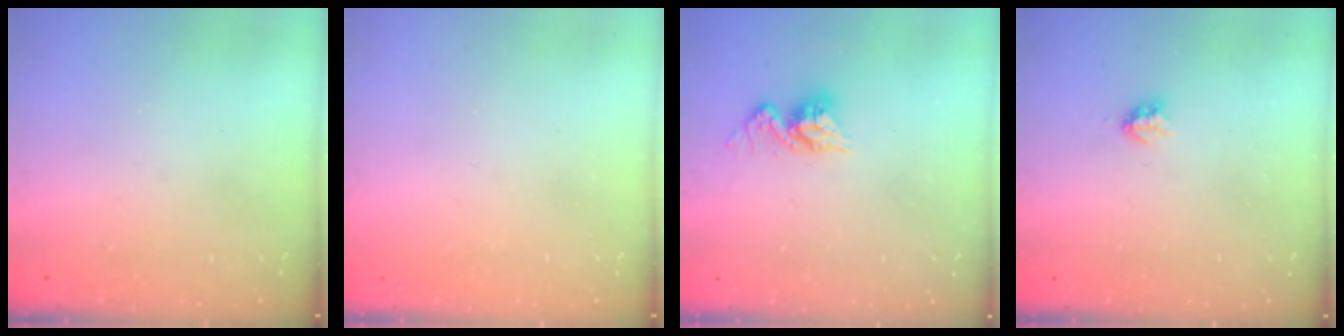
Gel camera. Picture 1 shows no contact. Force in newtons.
{"total": 0.0}
{"total": 8.9, "press": 8.9, "slide": 0.6}
{"total": 2.9, "press": 2.9, "slide": 0.5}